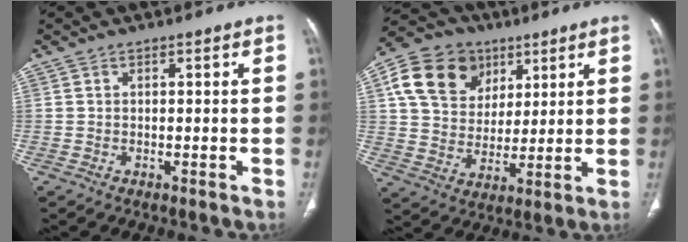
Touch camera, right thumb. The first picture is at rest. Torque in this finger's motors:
{"motor_torque": [-0.71, 1.06, 0.20, -0.07, 0.09]}